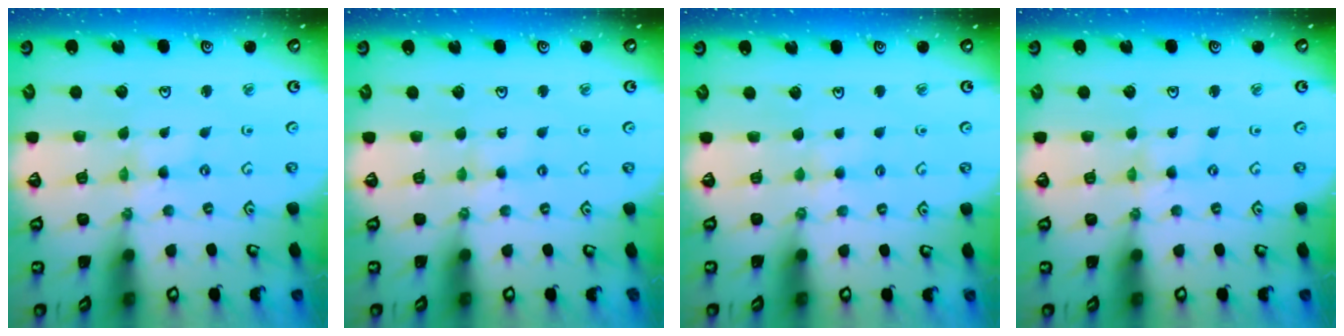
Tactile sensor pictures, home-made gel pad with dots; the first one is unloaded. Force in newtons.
{"total": 2.6, "press": 2.6, "slide": 0.3}
{"total": 3.4, "press": 3.4, "slide": 0.4}
{"total": 0.0}